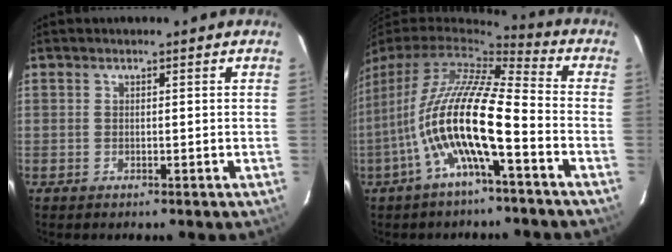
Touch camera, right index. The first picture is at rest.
{"total": 15.9, "force": [-5.1, 2.7, 14.9], "torque": [-0.270, -0.012, -0.103]}